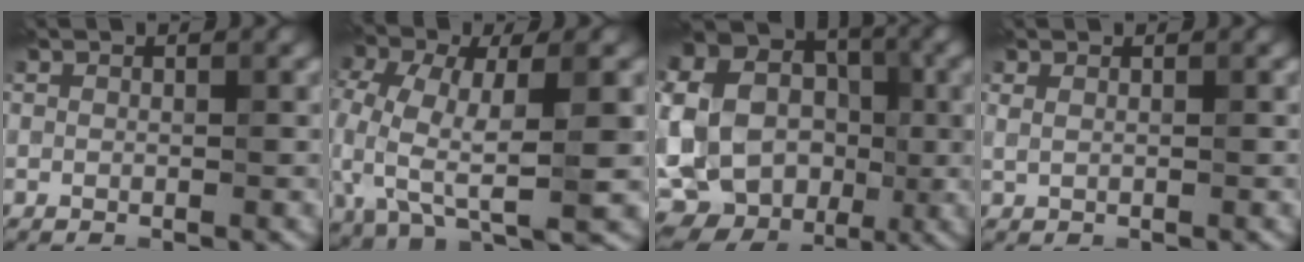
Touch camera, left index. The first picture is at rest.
{"total": 10.0, "force": [-0.8, 5.0, 8.7], "torque": [-0.185, -0.009, -0.014]}
{"total": 20.6, "force": [-1.0, 18.0, 10.0], "torque": [-0.230, 0.016, -0.039]}
{"total": 0.5, "force": [0.4, 0.1, 0.3], "torque": [-0.009, 0.004, 0.008]}